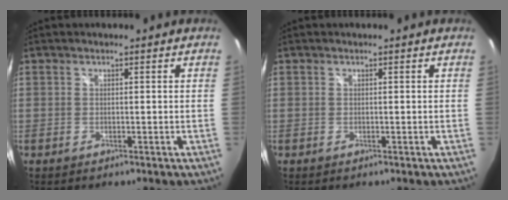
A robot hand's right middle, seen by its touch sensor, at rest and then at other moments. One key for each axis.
{"total": 0.0}